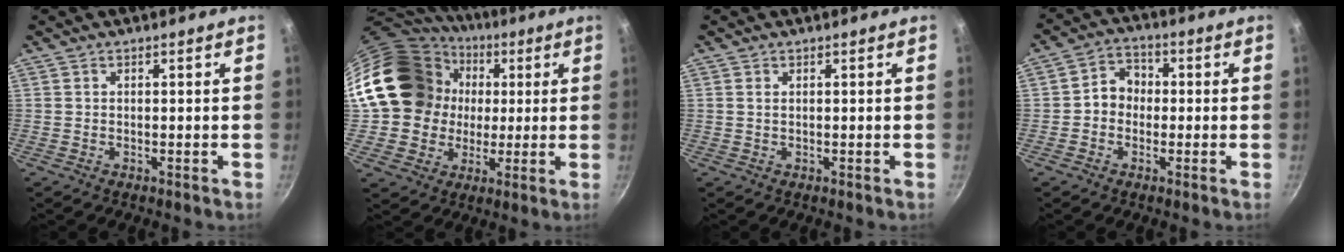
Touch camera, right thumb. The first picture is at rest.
{"total": 20.6, "force": [2.8, 18.1, 9.4], "torque": [-0.161, 0.035, 0.057]}
{"total": 0.6, "force": [0.2, 0.3, 0.5], "torque": [-0.009, 0.001, 0.003]}
{"total": 5.6, "force": [-0.5, 4.8, 2.9], "torque": [-0.013, 0.018, -0.022]}